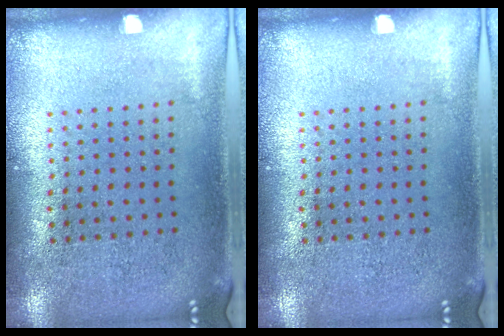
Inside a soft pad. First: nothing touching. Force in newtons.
{"total": 0.0}